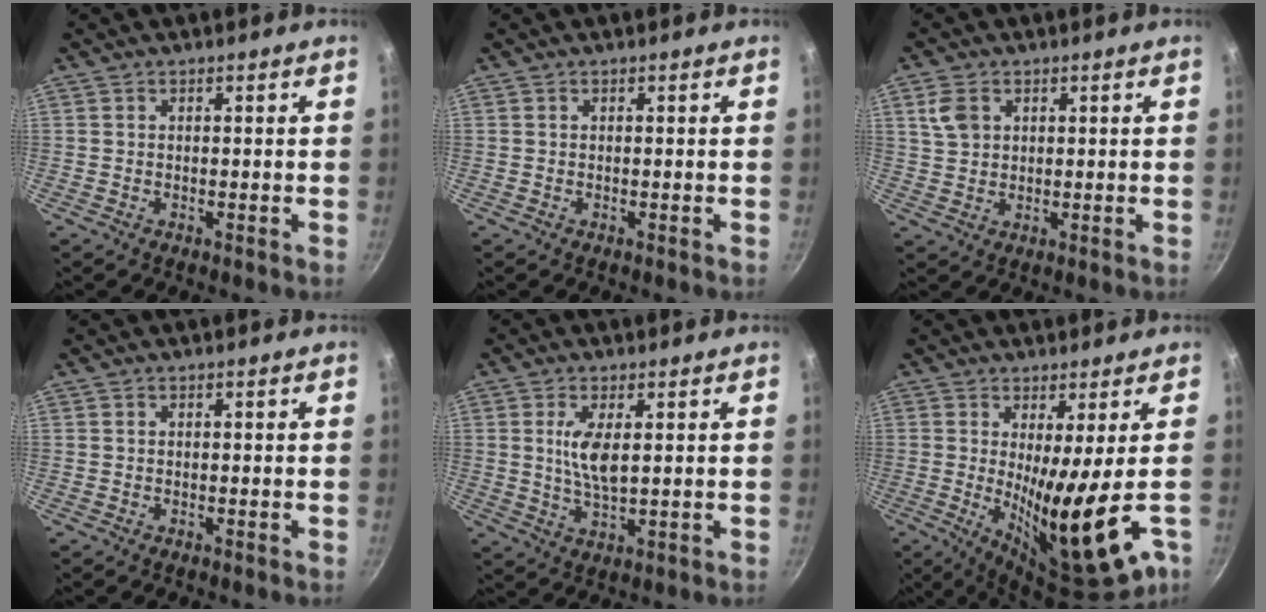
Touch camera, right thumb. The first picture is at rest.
{"total": 0.0}
{"total": 4.8, "force": [1.8, 3.5, 2.7], "torque": [-0.040, 0.000, 0.037]}
{"total": 0.0}
{"total": 6.3, "force": [1.3, 2.3, 5.7], "torque": [-0.109, -0.011, 0.029]}
{"total": 15.8, "force": [-2.4, 2.8, 15.3], "torque": [-0.237, -0.029, -0.022]}